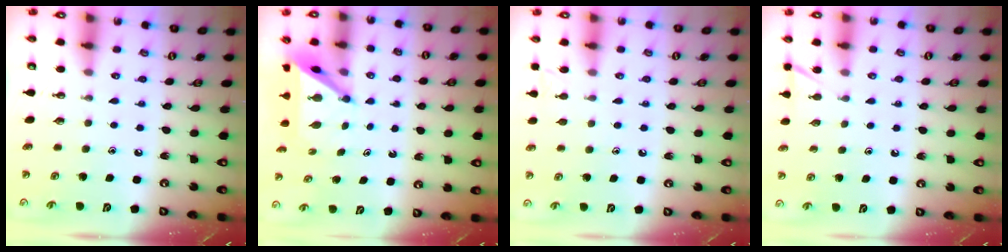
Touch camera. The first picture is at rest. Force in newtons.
{"total": 5.1, "press": 5.1, "slide": 0.2}
{"total": 4.5, "press": 4.5, "slide": 0.5}
{"total": 3.9, "press": 3.9, "slide": 0.5}